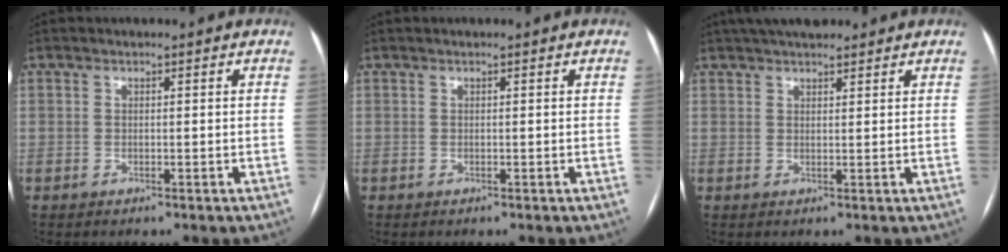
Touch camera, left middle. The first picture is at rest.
{"total": 0.0}
{"total": 7.3, "force": [6.2, 2.0, 3.5], "torque": [-0.048, 0.029, 0.097]}